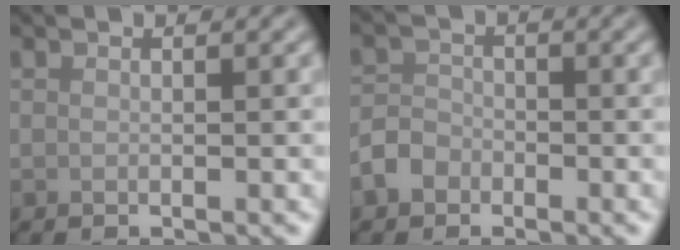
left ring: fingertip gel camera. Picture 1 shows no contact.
{"total": 2.2, "force": [-1.3, 1.6, 0.7], "torque": [-0.007, 0.007, -0.032]}